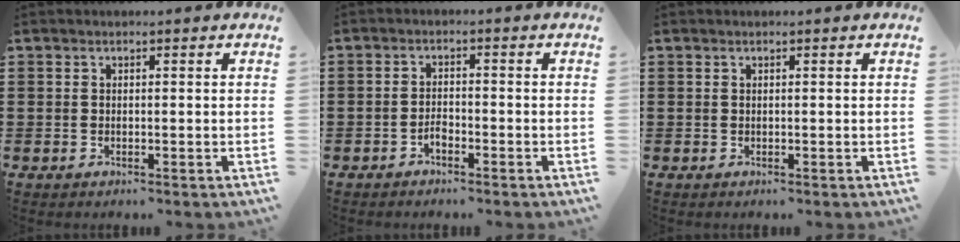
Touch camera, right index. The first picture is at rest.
{"total": 1.7, "force": [-1.3, 0.6, 0.8], "torque": [-0.020, -0.001, -0.025]}
{"total": 0.0}